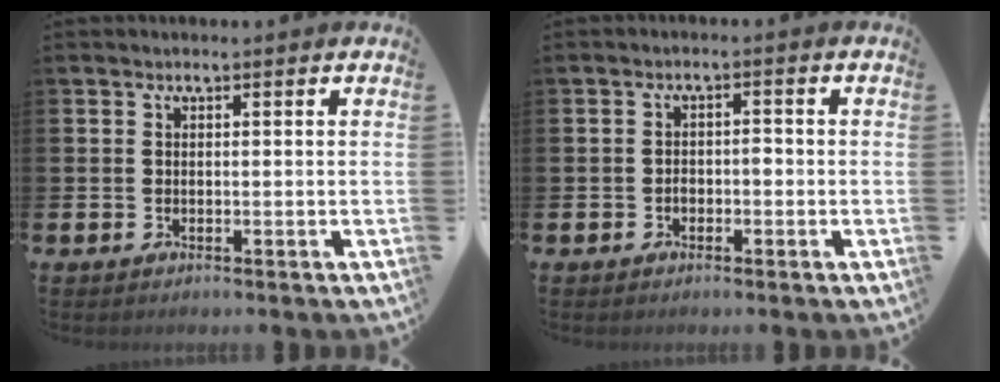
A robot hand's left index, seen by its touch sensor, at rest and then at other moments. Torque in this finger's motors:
{"motor_torque": [0.56, 0.56, 0.02, 0.03]}